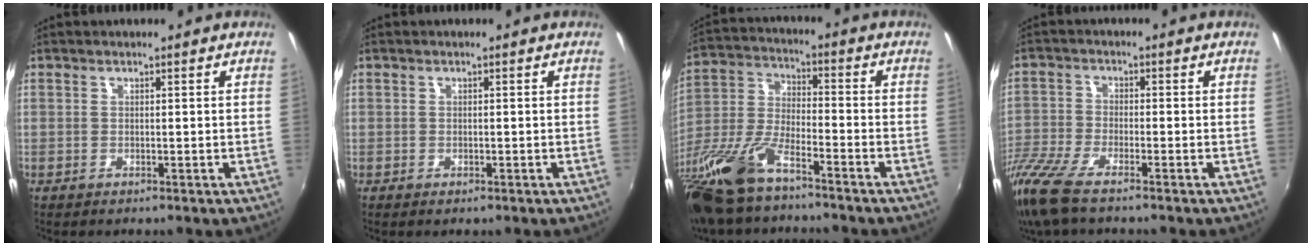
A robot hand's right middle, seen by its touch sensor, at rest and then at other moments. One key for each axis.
{"total": 0.8, "fx": -0.5, "fy": 0.5, "fz": 0.3, "tx": -0.004, "ty": -0.003, "tz": -0.009}
{"total": 17.8, "fx": -12.5, "fy": 5.6, "fz": 11.4, "tx": -0.261, "ty": -0.032, "tz": -0.249}
{"total": 11.2, "fx": -8.6, "fy": 2.4, "fz": 6.8, "tx": -0.165, "ty": -0.034, "tz": -0.175}